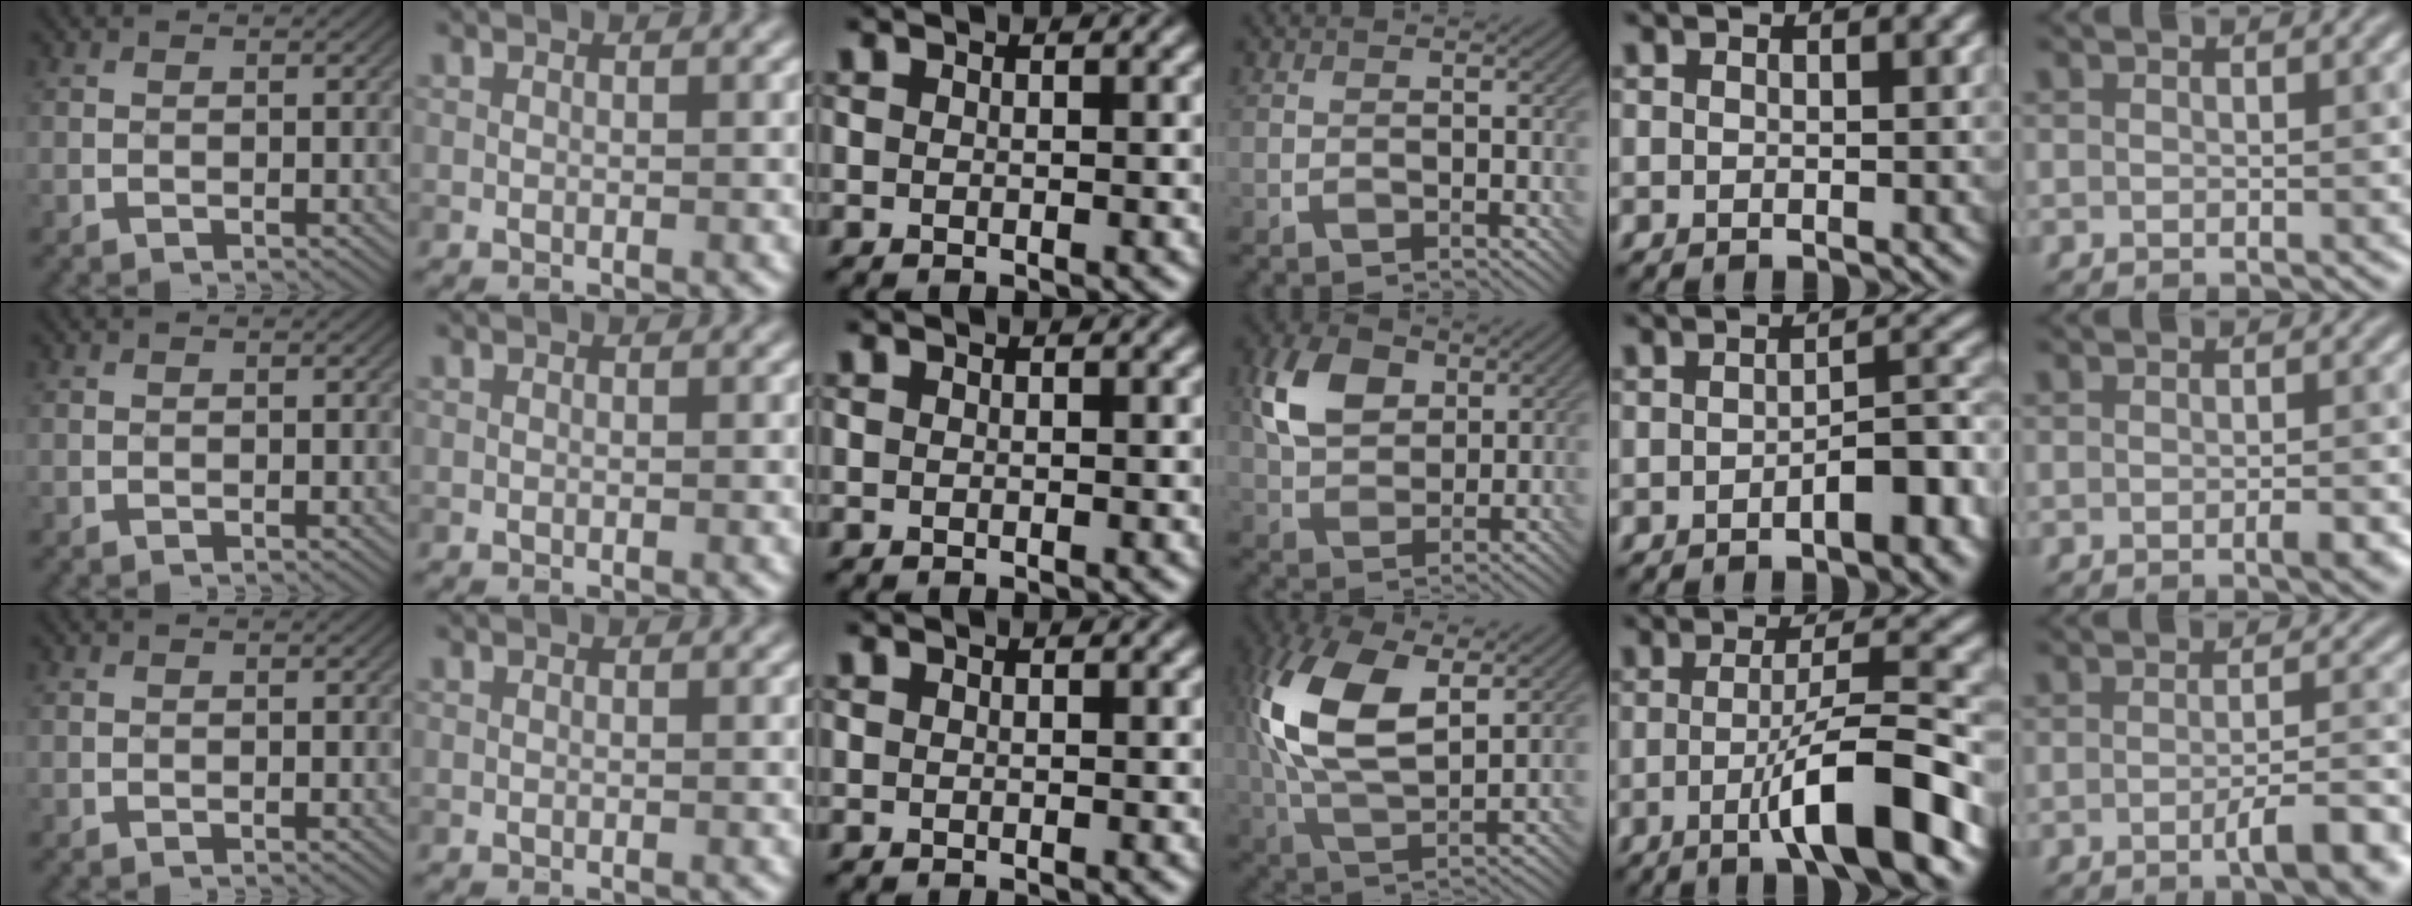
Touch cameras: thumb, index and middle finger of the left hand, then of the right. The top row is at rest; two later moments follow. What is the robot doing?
{"motion": "insert", "object": "bottle cap"}